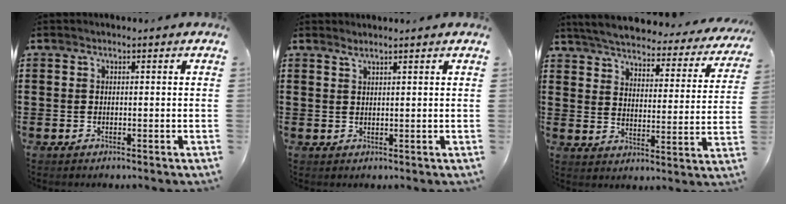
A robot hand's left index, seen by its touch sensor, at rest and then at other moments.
{"total": 1.2, "force": [1.0, -0.2, 0.6], "torque": [-0.012, -0.001, 0.020]}
{"total": 4.2, "force": [4.1, -0.1, 1.0], "torque": [-0.045, -0.037, 0.064]}